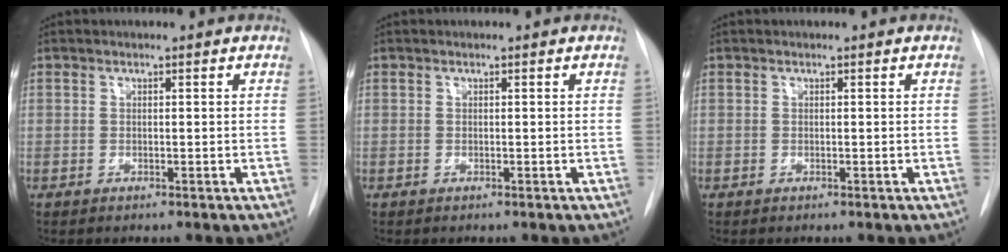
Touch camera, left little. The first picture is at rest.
{"total": 0.0}
{"total": 0.0}